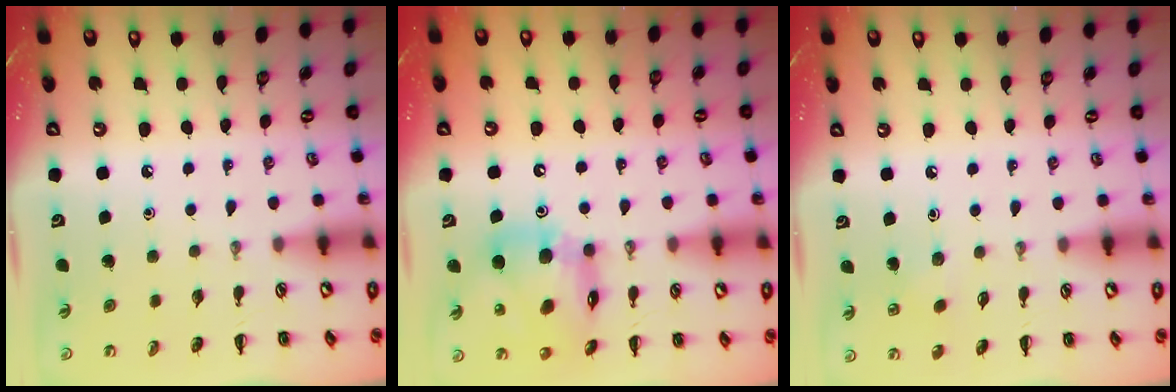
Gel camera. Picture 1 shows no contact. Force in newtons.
{"total": 14.8, "press": 14.2, "slide": 4.0}
{"total": 2.5, "press": 2.3, "slide": 0.7}